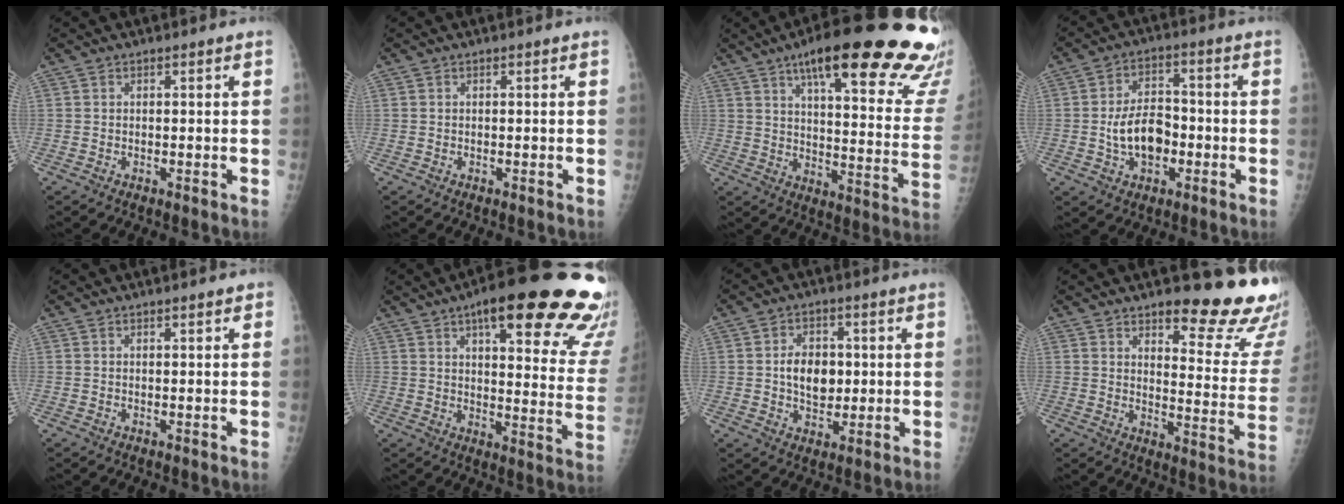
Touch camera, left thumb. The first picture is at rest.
{"total": 0.0}
{"total": 30.6, "force": [20.5, 6.7, 21.7], "torque": [-0.234, -0.070, 0.269]}
{"total": 9.3, "force": [-1.9, 6.1, 6.8], "torque": [-0.097, 0.020, -0.035]}
{"total": 1.0, "force": [0.6, 0.3, 0.7], "torque": [-0.009, 0.000, 0.006]}
{"total": 28.7, "force": [17.8, 7.6, 21.2], "torque": [-0.208, -0.053, 0.222]}
{"total": 7.3, "force": [0.7, 5.2, 5.1], "torque": [-0.055, -0.004, 0.013]}
{"total": 19.3, "force": [14.4, 5.5, 11.6], "torque": [-0.103, -0.108, 0.176]}